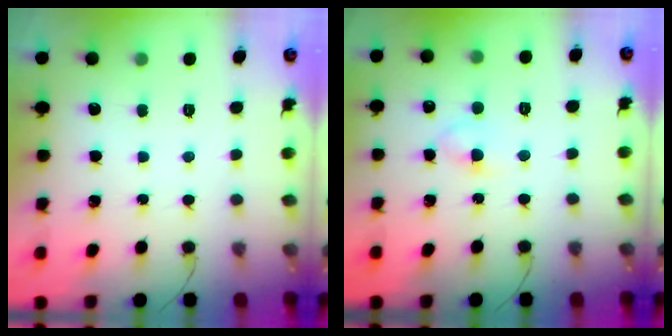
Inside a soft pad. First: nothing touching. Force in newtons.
{"total": 3.3, "press": 3.0, "slide": 1.4}